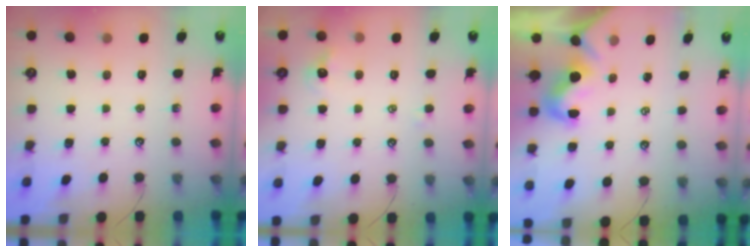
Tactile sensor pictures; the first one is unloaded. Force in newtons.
{"total": 1.2, "press": 1.0, "slide": 0.7}
{"total": 1.9, "press": 1.8, "slide": 0.6}